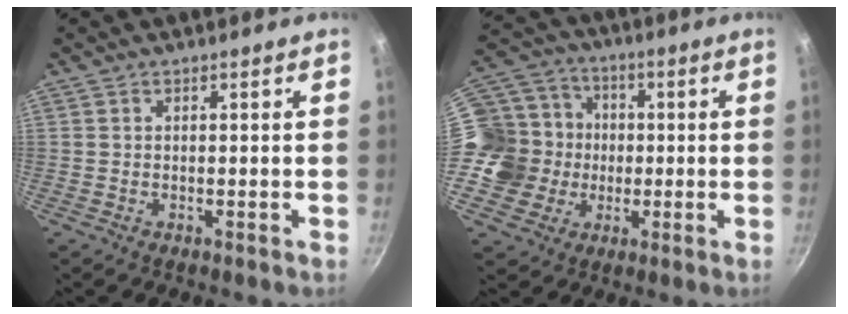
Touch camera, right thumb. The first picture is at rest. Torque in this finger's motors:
{"motor_torque": [0.26, 1.18, 0.25, -0.03, 0.00]}